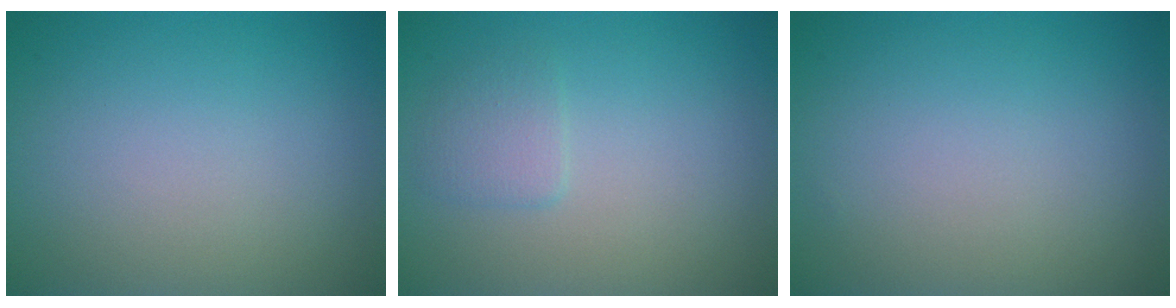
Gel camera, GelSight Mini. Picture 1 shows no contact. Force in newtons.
{"total": 1.4, "press": 1.4, "slide": 0.1}
{"total": 0.0}